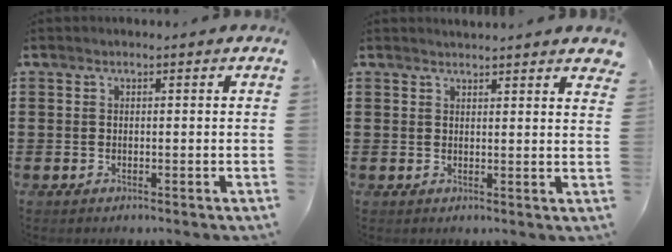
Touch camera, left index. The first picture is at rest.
{"total": 2.1, "force": [2.1, -0.3, 0.1], "torque": [-0.009, -0.004, 0.040]}